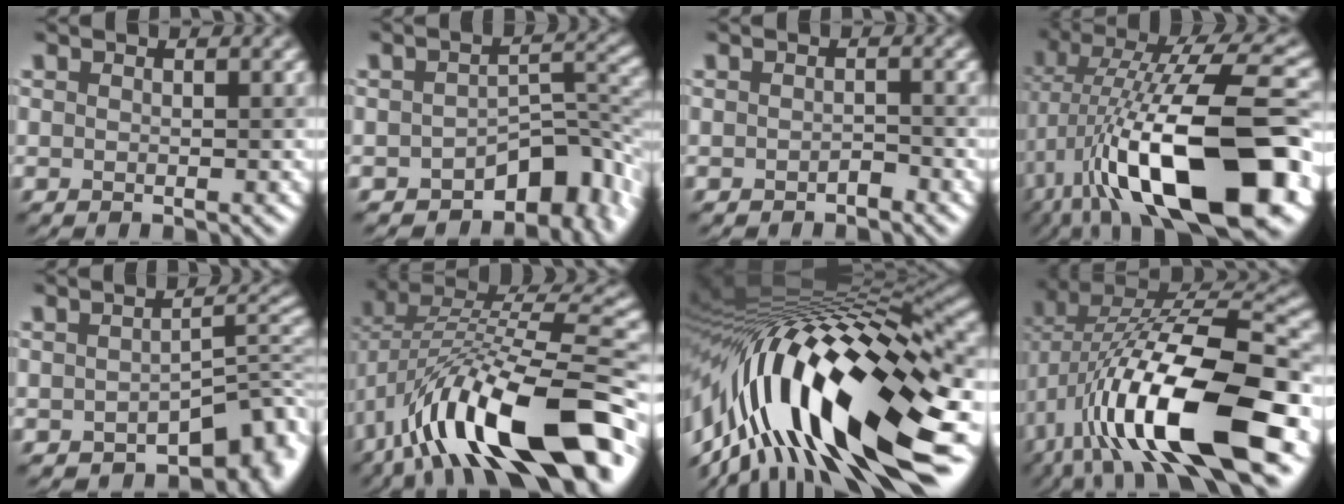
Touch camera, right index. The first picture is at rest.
{"total": 8.1, "force": [-4.3, 4.3, 5.4], "torque": [-0.044, -0.001, -0.066]}
{"total": 0.7, "force": [-0.5, 0.3, 0.4], "torque": [-0.007, 0.000, -0.009]}
{"total": 17.2, "force": [-4.0, 6.0, 15.6], "torque": [-0.243, 0.033, -0.069]}
{"total": 7.5, "force": [-4.1, 3.7, 5.0], "torque": [-0.040, -0.010, -0.053]}
{"total": 15.5, "force": [-7.0, 5.5, 12.7], "torque": [-0.217, 0.027, -0.123]}
{"total": 17.9, "force": [-3.5, 4.8, 16.9], "torque": [-0.279, 0.022, -0.069]}
{"total": 15.7, "force": [-4.7, 6.1, 13.7], "torque": [-0.231, 0.006, -0.082]}